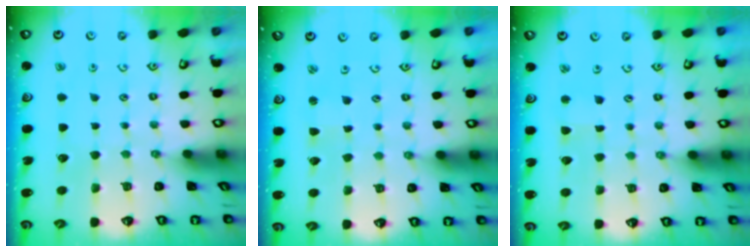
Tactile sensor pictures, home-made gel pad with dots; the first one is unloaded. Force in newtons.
{"total": 1.6, "press": 1.6, "slide": 0.3}
{"total": 2.3, "press": 2.3, "slide": 0.2}